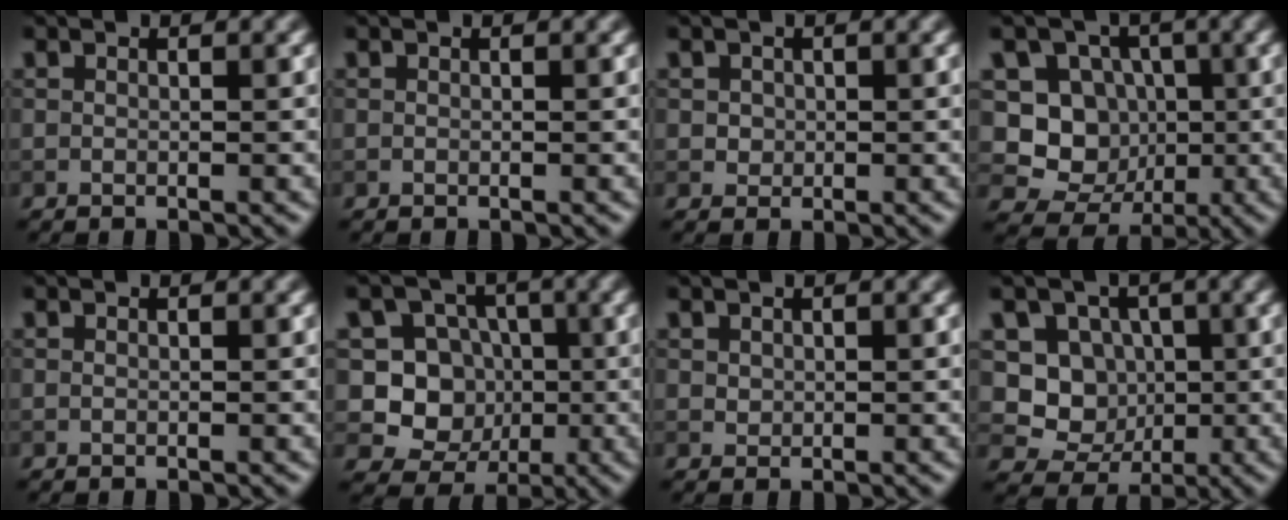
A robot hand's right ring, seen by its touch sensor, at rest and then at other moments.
{"total": 0.0}
{"total": 1.0, "force": [0.1, 1.0, 0.3], "torque": [0.001, -0.004, 0.005]}
{"total": 6.8, "force": [-0.5, 6.1, 2.9], "torque": [-0.033, -0.010, -0.024]}
{"total": 0.0}
{"total": 7.0, "force": [-0.3, 6.5, 2.7], "torque": [-0.024, -0.002, -0.028]}
{"total": 0.7, "force": [0.3, 0.6, 0.2], "torque": [-0.002, -0.003, 0.009]}
{"total": 5.4, "force": [0.0, 4.9, 2.3], "torque": [-0.028, -0.012, -0.007]}